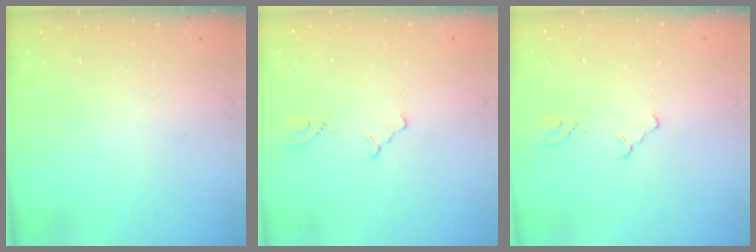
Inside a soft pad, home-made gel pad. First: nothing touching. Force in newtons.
{"total": 2.2, "press": 2.2, "slide": 0.4}
{"total": 2.2, "press": 2.2, "slide": 0.4}